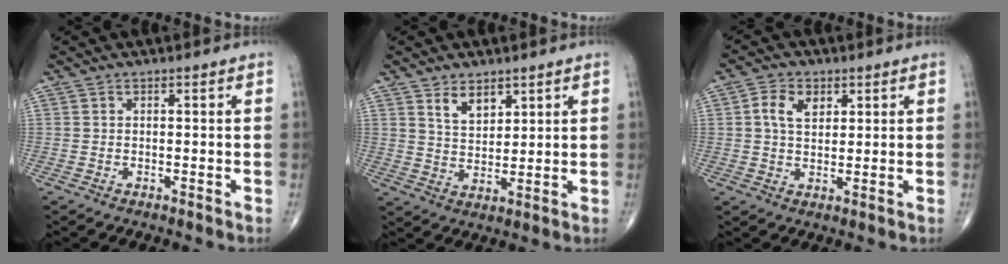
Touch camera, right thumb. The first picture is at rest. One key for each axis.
{"total": 5.3, "fx": 3.3, "fy": 3.0, "fz": 2.9, "tx": -0.030, "ty": -0.029, "tz": 0.065}
{"total": 5.3, "fx": 1.8, "fy": 3.6, "fz": 3.5, "tx": -0.054, "ty": -0.002, "tz": 0.029}